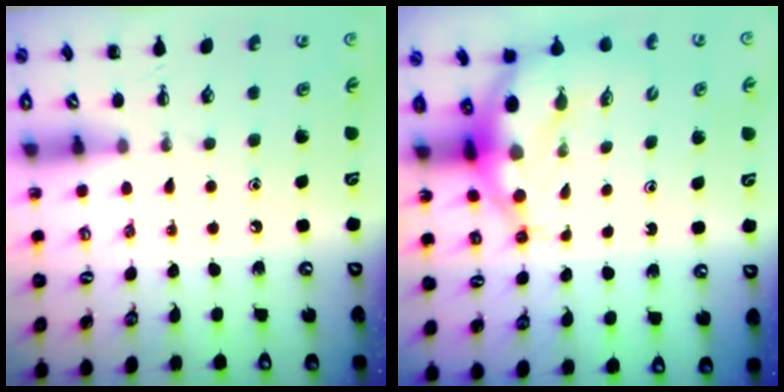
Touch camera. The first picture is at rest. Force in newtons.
{"total": 8.5, "press": 8.2, "slide": 2.1}